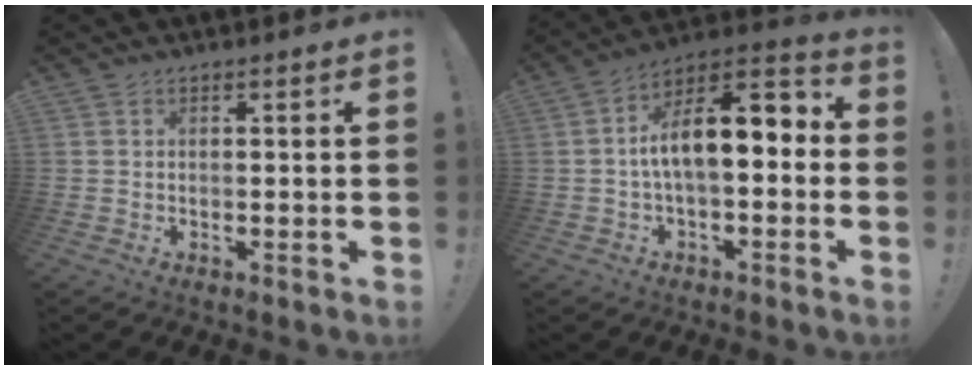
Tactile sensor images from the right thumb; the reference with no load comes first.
{"total": 12.9, "force": [1.0, 5.6, 11.5], "torque": [-0.189, 0.000, 0.017]}